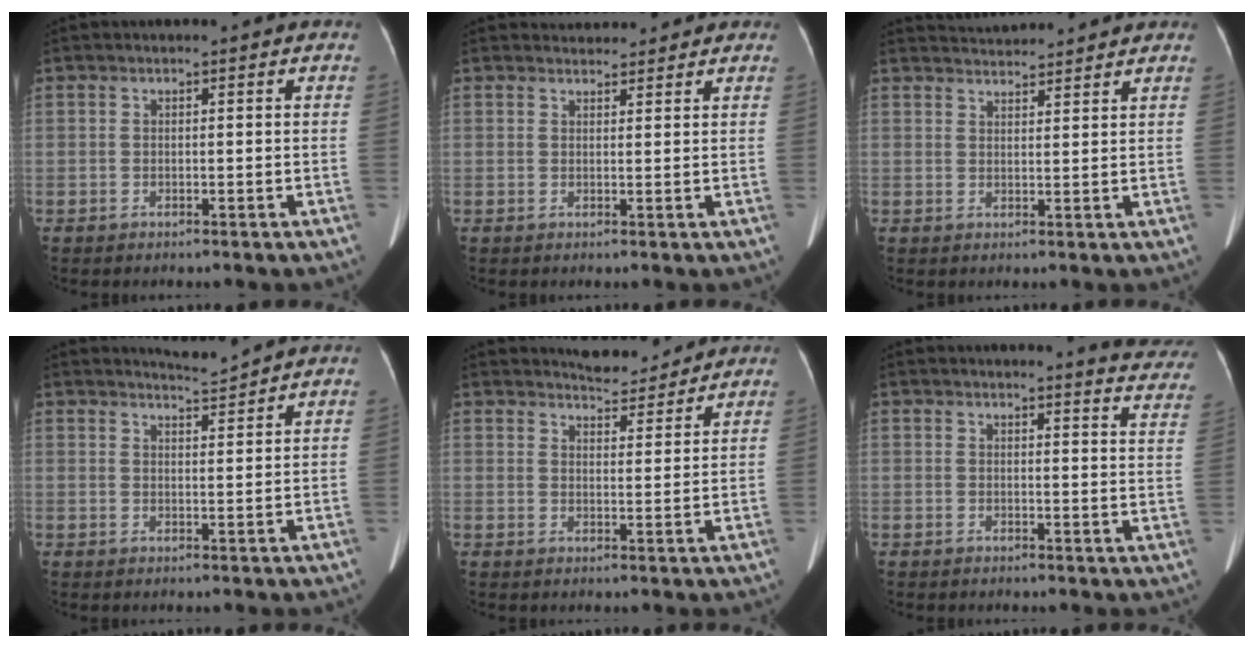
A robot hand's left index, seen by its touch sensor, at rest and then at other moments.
{"total": 3.8, "force": [3.6, 1.2, 0.3], "torque": [-0.003, 0.018, 0.046]}
{"total": 6.4, "force": [6.3, 0.4, 1.2], "torque": [-0.024, 0.030, 0.088]}
{"total": 2.7, "force": [2.6, -0.9, -0.3], "torque": [-0.004, -0.011, 0.051]}
{"total": 5.3, "force": [5.2, 0.9, 0.5], "torque": [-0.014, 0.001, 0.075]}
{"total": 10.5, "force": [10.3, 0.6, 1.8], "torque": [0.004, -0.073, 0.081]}